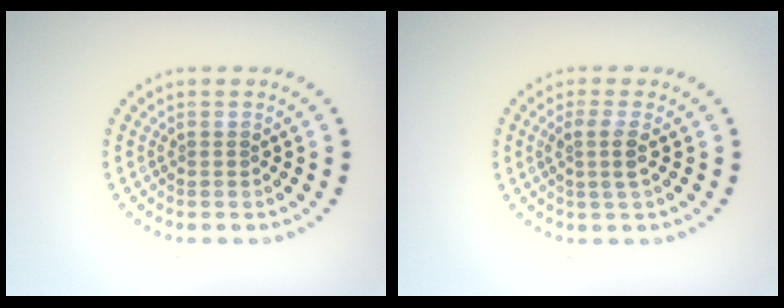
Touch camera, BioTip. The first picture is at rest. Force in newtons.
{"total": 1.9, "press": 1.6, "slide": 1.1}